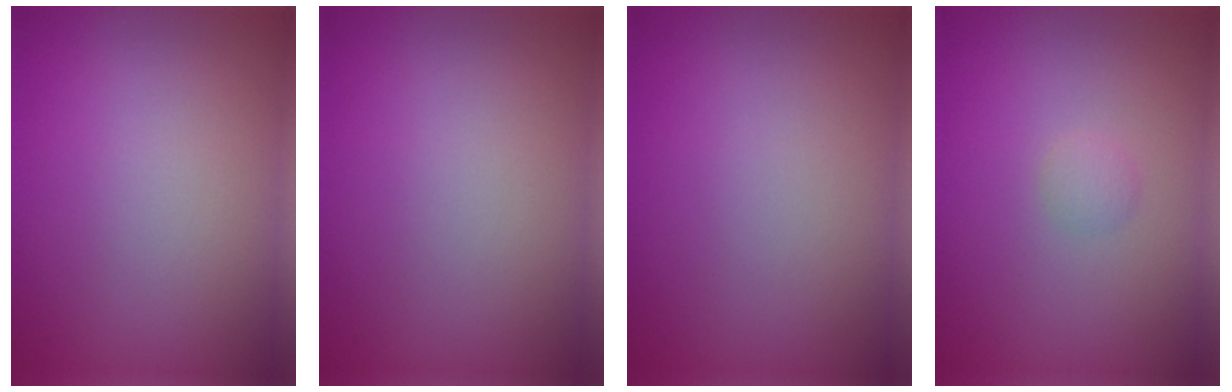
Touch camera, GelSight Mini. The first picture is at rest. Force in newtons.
{"total": 0.0}
{"total": 0.0}
{"total": 0.9, "press": 0.8, "slide": 0.1}